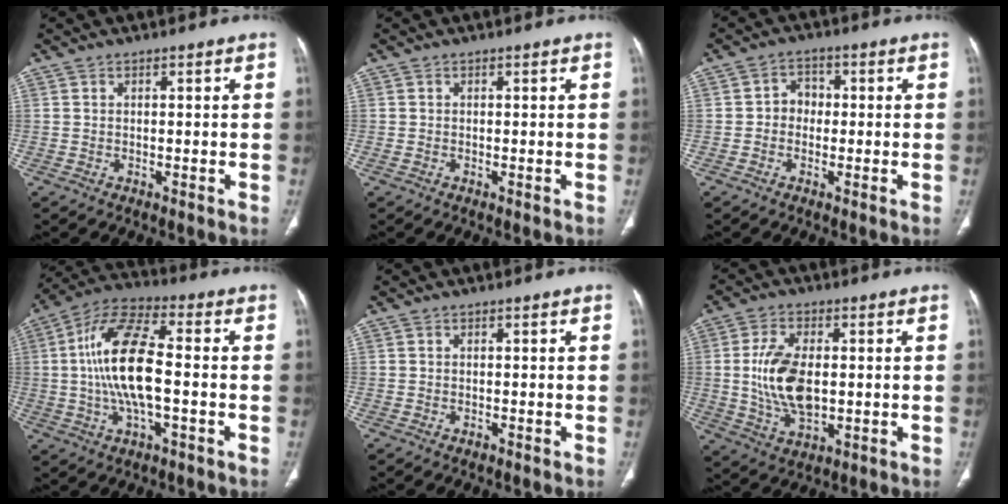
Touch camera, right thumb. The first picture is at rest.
{"total": 0.5, "force": [-0.1, 0.3, 0.4], "torque": [-0.011, -0.001, -0.002]}
{"total": 3.8, "force": [-0.4, 3.3, 1.9], "torque": [-0.006, 0.018, -0.016]}
{"total": 15.8, "force": [-0.6, 6.1, 14.5], "torque": [-0.291, 0.024, -0.018]}
{"total": 0.5, "force": [-0.4, 0.3, 0.2], "torque": [-0.004, 0.000, -0.006]}
{"total": 11.7, "force": [0.1, 6.4, 9.7], "torque": [-0.187, -0.005, 0.009]}